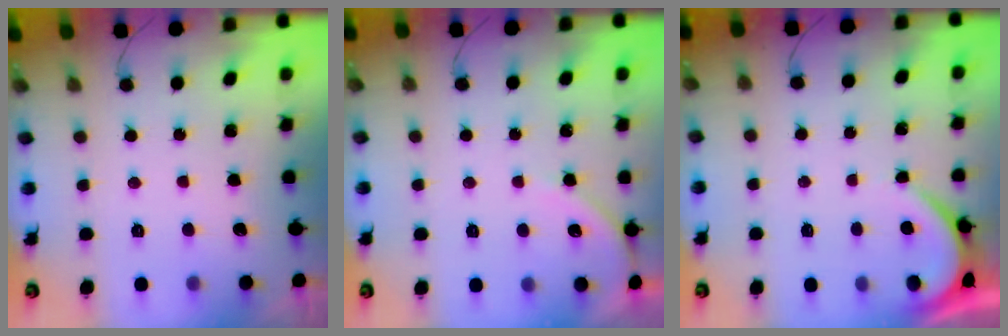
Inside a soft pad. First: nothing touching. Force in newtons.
{"total": 4.2, "press": 4.2, "slide": 0.6}
{"total": 2.2, "press": 2.2, "slide": 0.2}